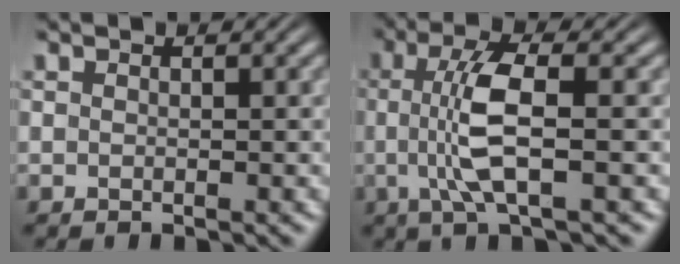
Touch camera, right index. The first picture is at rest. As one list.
[{"total": 5.3, "force": [-0.3, 0.9, 5.2], "torque": [-0.108, -0.001, -0.003]}]